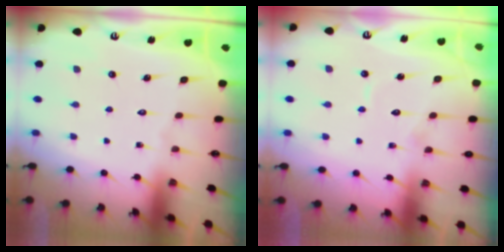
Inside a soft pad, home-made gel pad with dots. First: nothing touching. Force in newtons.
{"total": 6.1, "press": 6.1, "slide": 0.4}